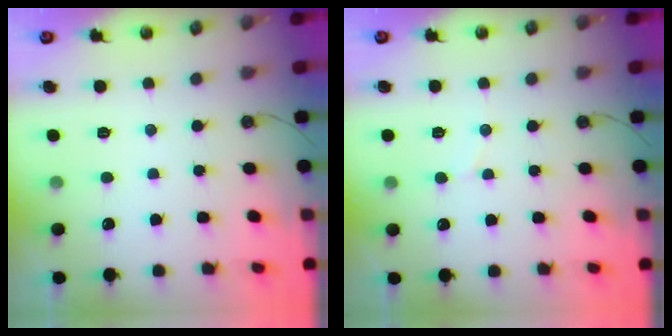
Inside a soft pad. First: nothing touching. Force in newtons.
{"total": 5.1, "press": 5.1, "slide": 0.5}